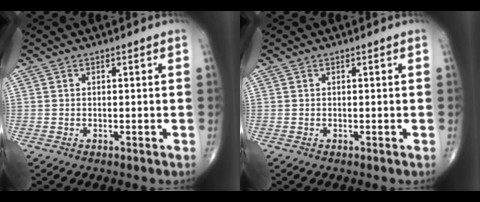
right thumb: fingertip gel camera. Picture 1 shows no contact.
{"total": 0.0}